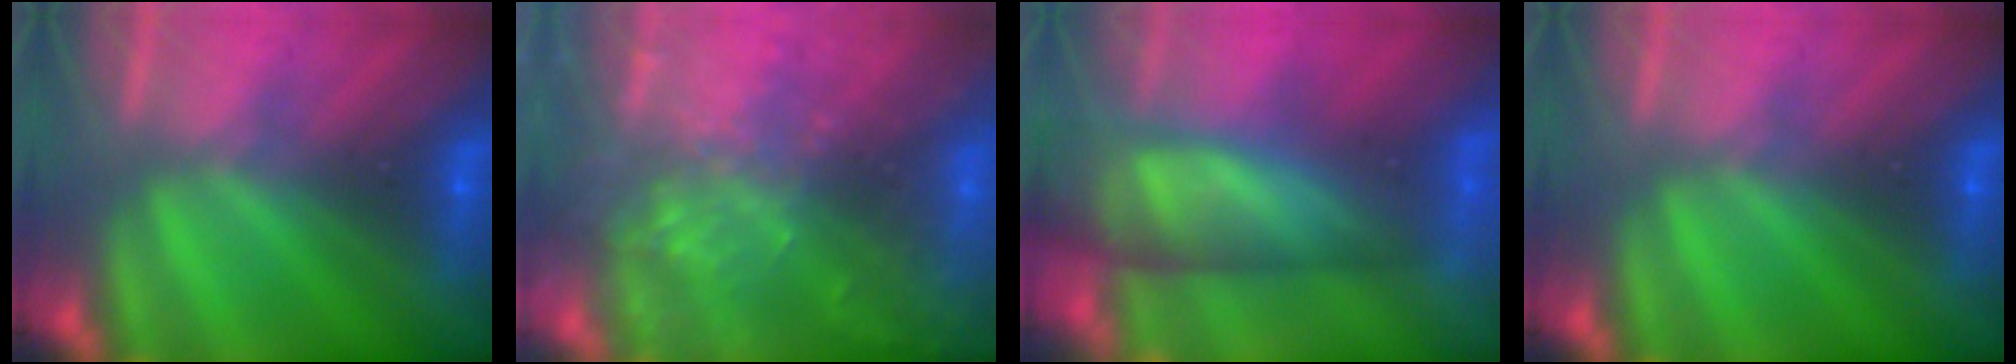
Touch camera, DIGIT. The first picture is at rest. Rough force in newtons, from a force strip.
{"total": 6.9}
{"total": 7.5}
{"total": 0.0}